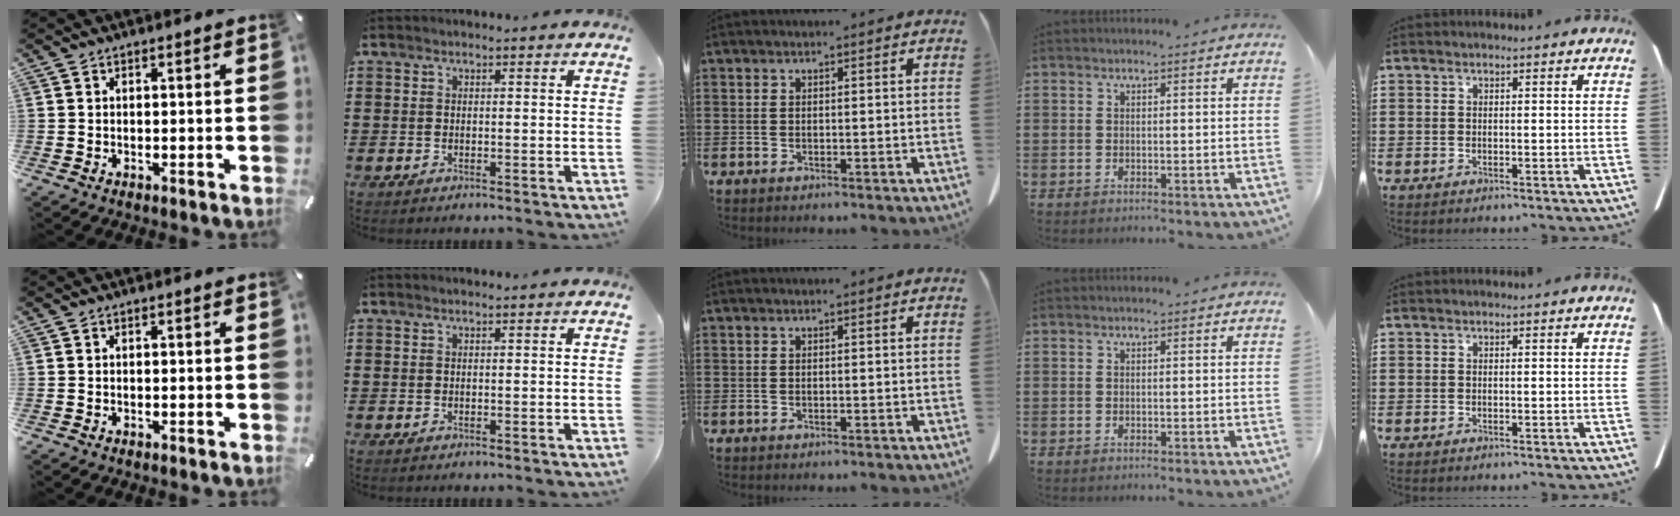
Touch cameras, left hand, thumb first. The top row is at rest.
{}